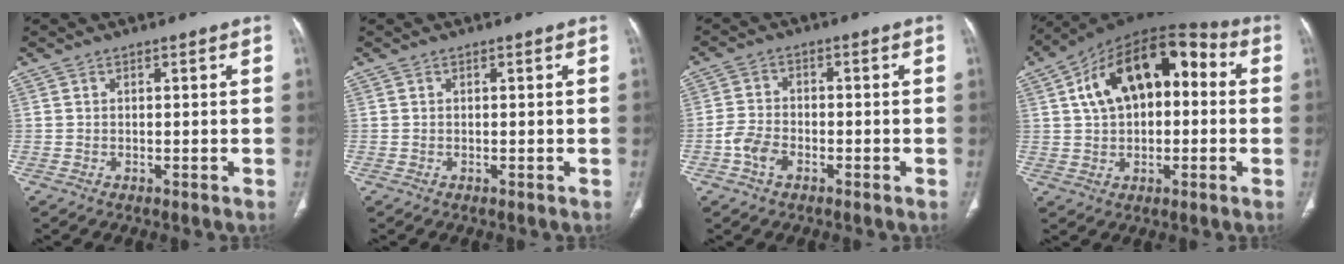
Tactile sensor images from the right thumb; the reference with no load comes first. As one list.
[{"total": 0.0}, {"total": 4.6, "force": [-2.2, 2.9, 2.8], "torque": [-0.056, 0.016, -0.046]}, {"total": 18.6, "force": [3.6, 10.8, 14.6], "torque": [-0.207, 0.038, 0.046]}]